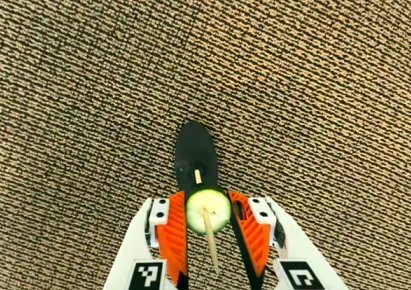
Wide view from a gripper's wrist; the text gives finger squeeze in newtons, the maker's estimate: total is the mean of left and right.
{"total": 8.1, "left": 8.0, "right": 8.2}